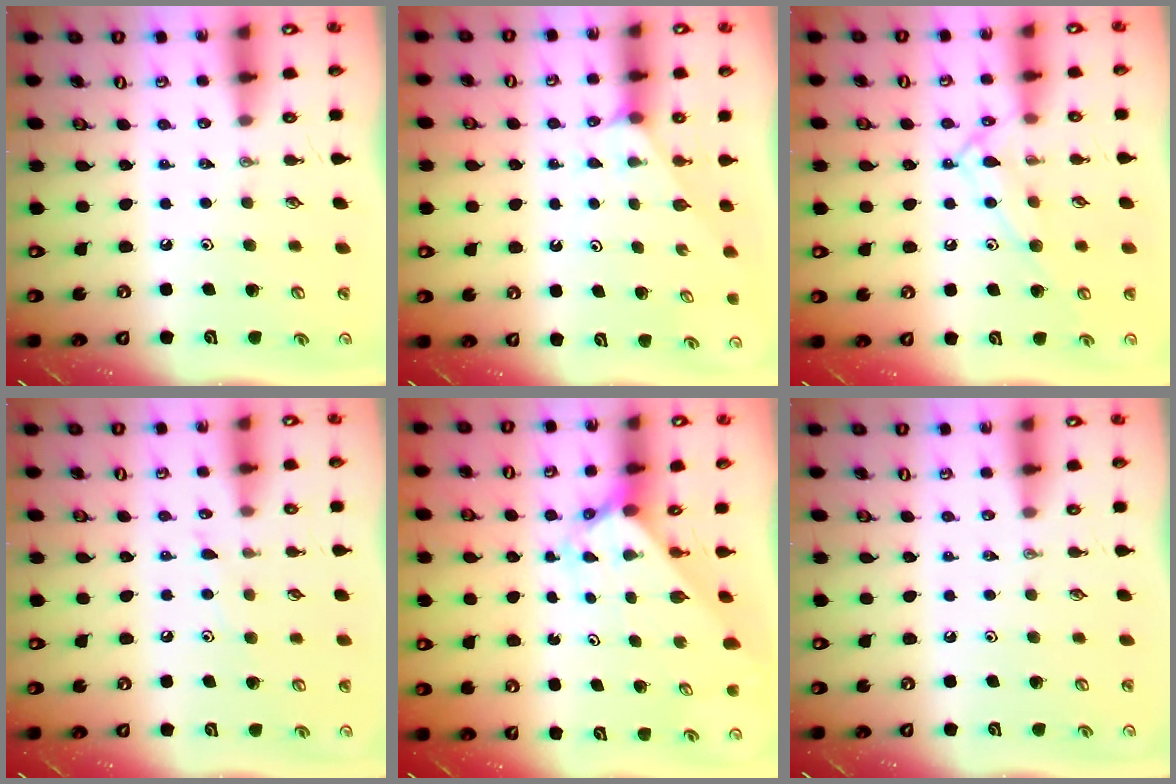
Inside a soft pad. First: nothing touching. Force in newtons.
{"total": 2.6, "press": 2.6, "slide": 0.3}
{"total": 11.4, "press": 11.4, "slide": 0.8}
{"total": 5.0, "press": 5.0, "slide": 0.4}
{"total": 2.4, "press": 2.4, "slide": 0.3}
{"total": 0.0}